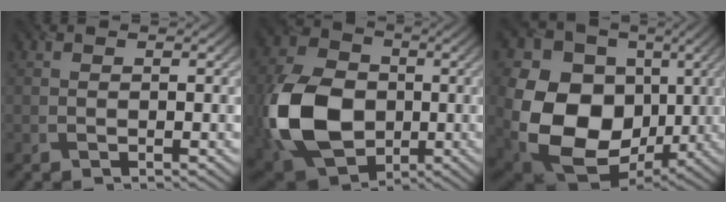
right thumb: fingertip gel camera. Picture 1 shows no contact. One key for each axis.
{"total": 15.8, "fx": -2.6, "fy": 11.7, "fz": 10.3, "tx": -0.256, "ty": -0.004, "tz": -0.066}
{"total": 19.8, "fx": -1.0, "fy": 15.7, "fz": 12.0, "tx": -0.262, "ty": -0.037, "tz": -0.001}